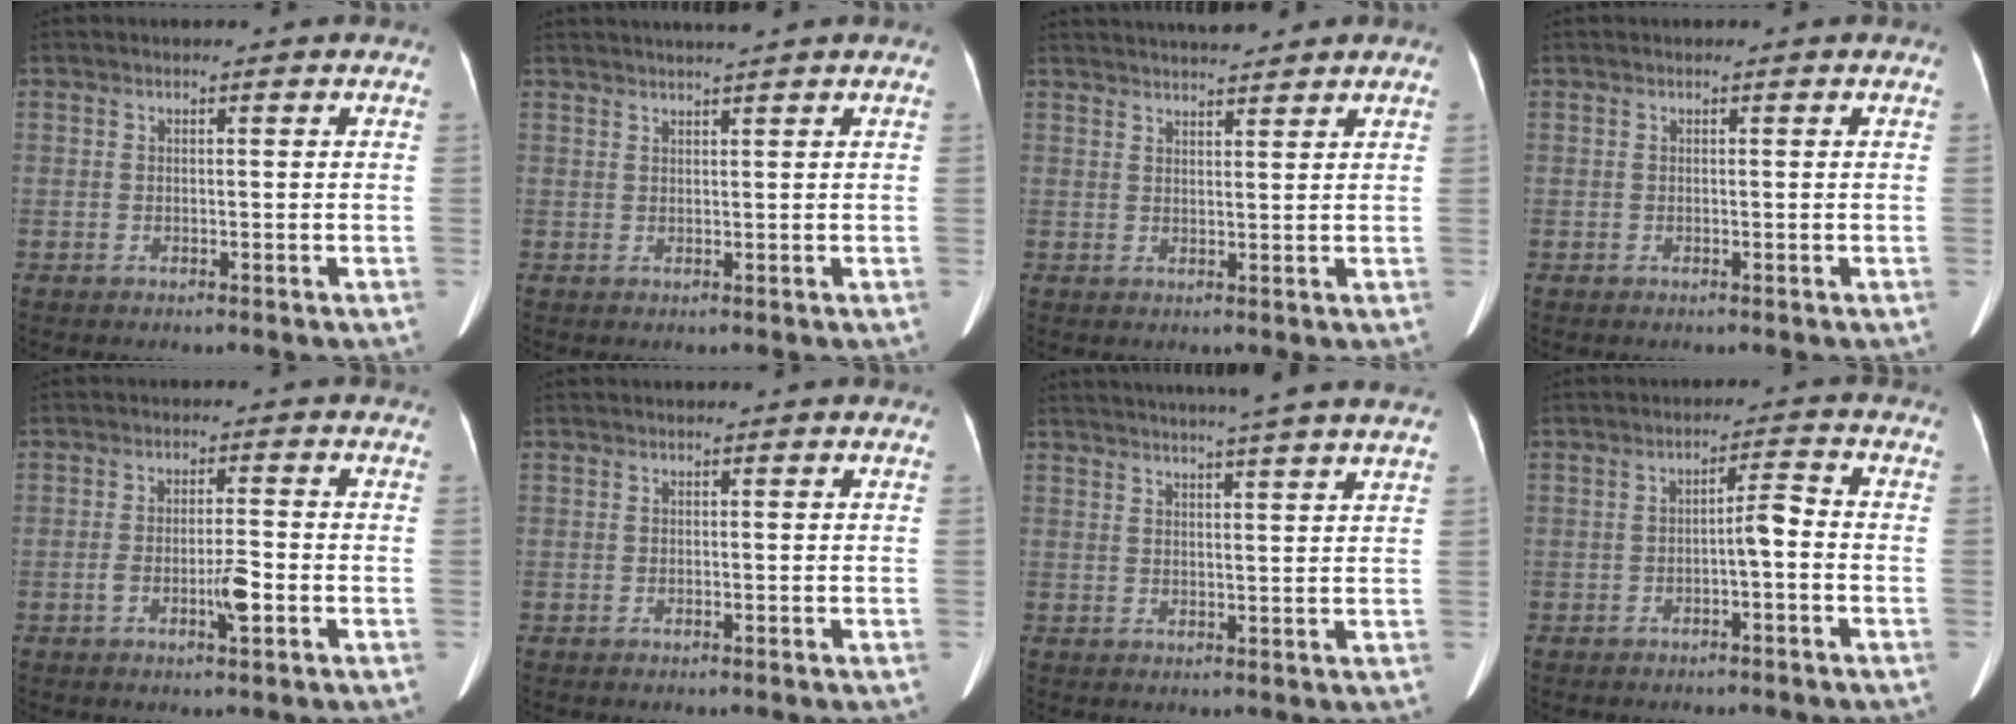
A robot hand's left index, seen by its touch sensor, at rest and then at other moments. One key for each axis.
{"total": 3.3, "fx": 3.0, "fy": -0.6, "fz": 1.3, "tx": -0.013, "ty": 0.019, "tz": 0.047}
{"total": 6.4, "fx": 6.1, "fy": 0.3, "fz": 2.1, "tx": -0.032, "ty": 0.024, "tz": 0.091}
{"total": 0.0}
{"total": 4.1, "fx": -1.5, "fy": 0.7, "fz": 3.7, "tx": -0.067, "ty": 0.001, "tz": -0.025}
{"total": 0.0}
{"total": 14.7, "fx": 12.9, "fy": -0.9, "fz": 6.9, "tx": -0.114, "ty": 0.006, "tz": 0.160}
{"total": 3.2, "fx": -1.1, "fy": 0.6, "fz": 2.9, "tx": -0.044, "ty": 0.015, "tz": -0.016}